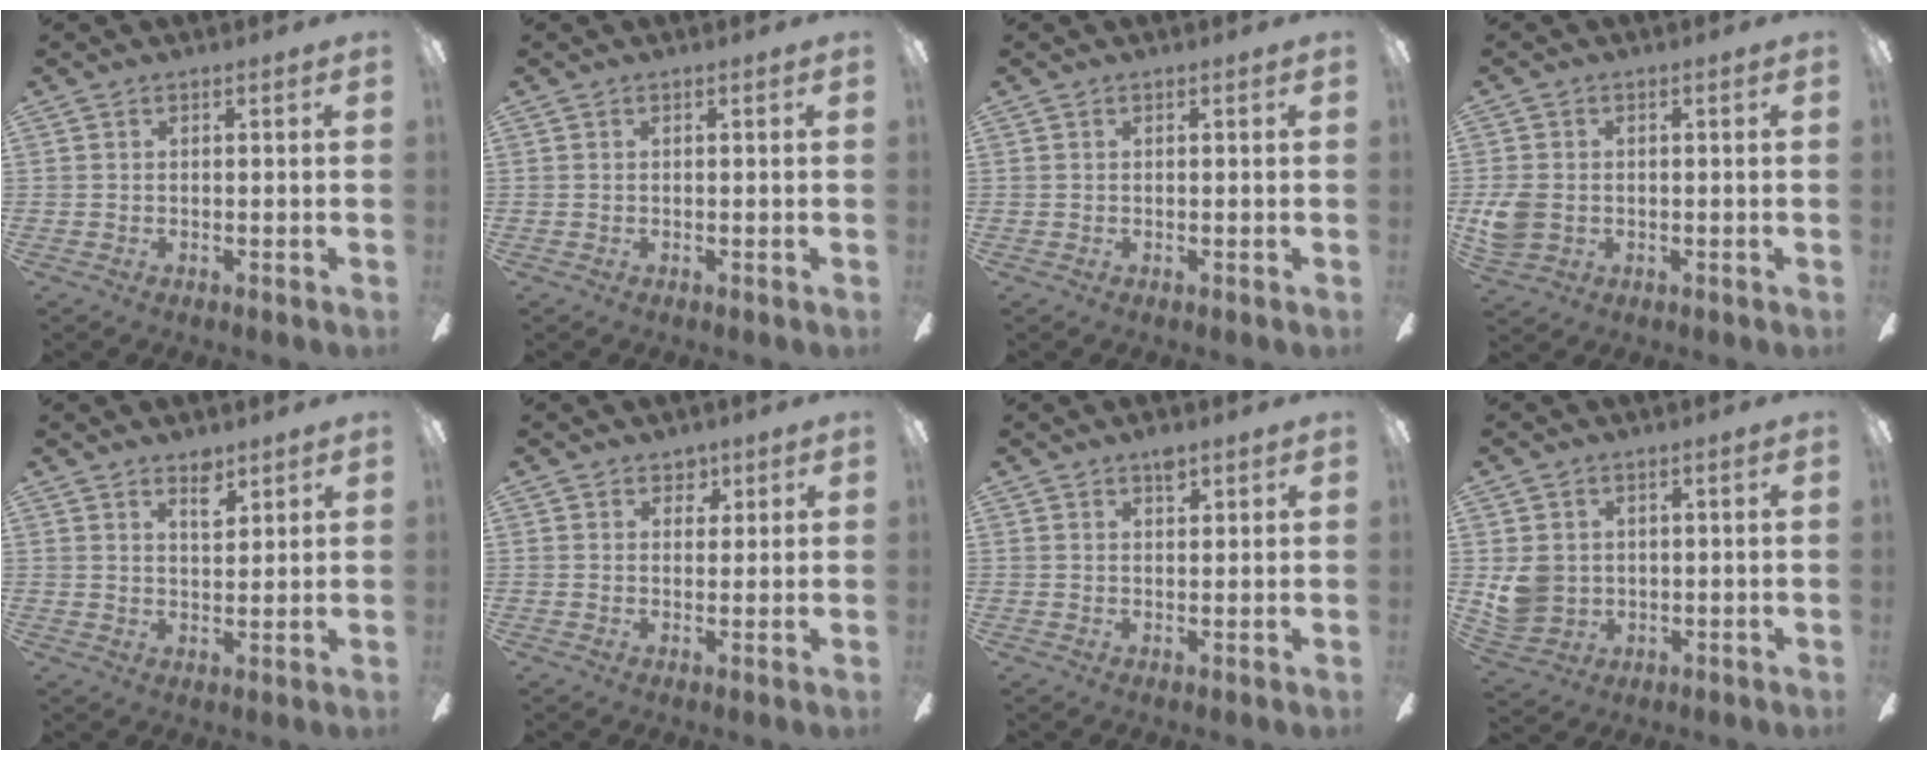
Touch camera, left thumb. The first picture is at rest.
{"total": 0.0}
{"total": 0.0}
{"total": 5.8, "force": [-0.6, 4.7, 3.3], "torque": [-0.084, 0.006, -0.010]}
{"total": 5.5, "force": [4.0, 2.4, 2.8], "torque": [-0.024, -0.025, 0.066]}
{"total": 3.5, "force": [2.3, 2.4, 1.0], "torque": [-0.003, -0.006, 0.038]}
{"total": 3.2, "force": [2.3, 1.3, 1.7], "torque": [-0.012, -0.011, 0.037]}
{"total": 6.2, "force": [1.3, 5.7, 2.1], "torque": [-0.034, 0.005, 0.027]}